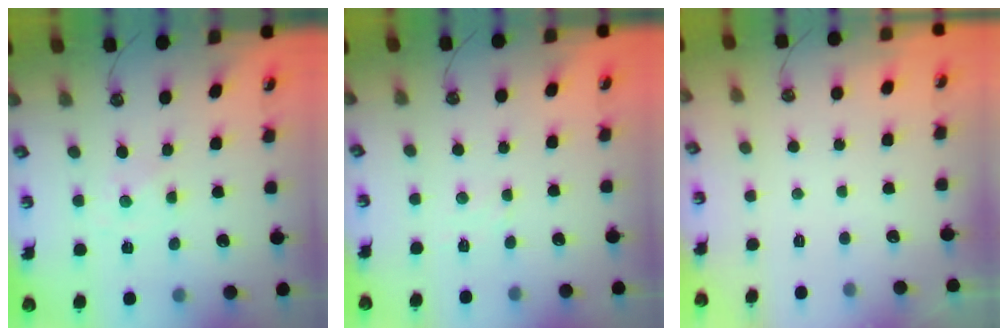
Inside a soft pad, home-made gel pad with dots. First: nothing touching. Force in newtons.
{"total": 2.8, "press": 2.8, "slide": 0.4}
{"total": 0.0}